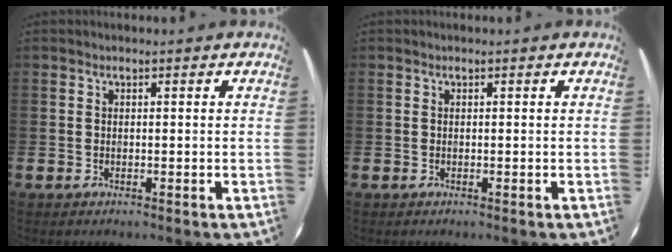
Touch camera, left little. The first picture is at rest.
{"total": 0.0}